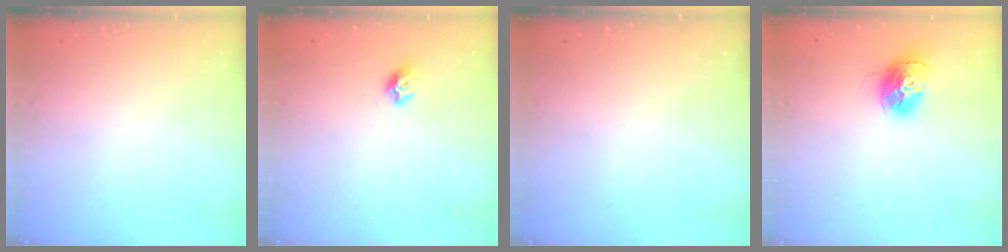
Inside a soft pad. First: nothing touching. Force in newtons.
{"total": 6.8, "press": 6.8, "slide": 0.5}
{"total": 0.0}
{"total": 13.0, "press": 12.9, "slide": 1.2}